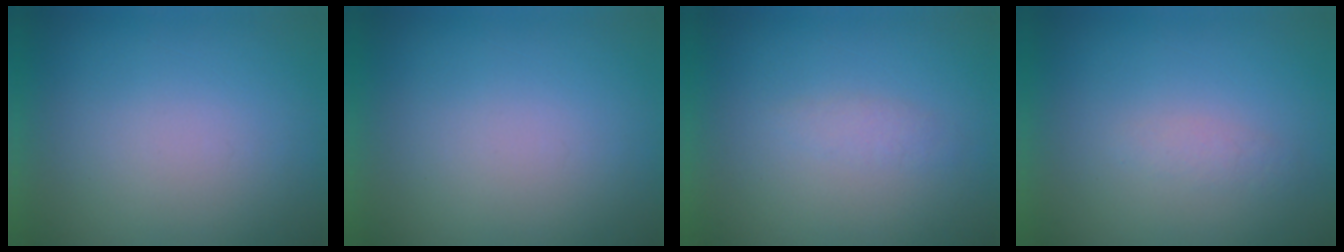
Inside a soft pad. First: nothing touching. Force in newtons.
{"total": 0.0}
{"total": 1.3}
{"total": 1.3}